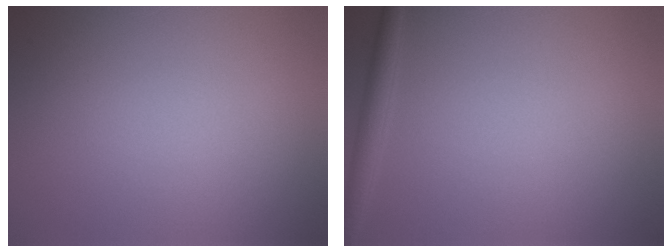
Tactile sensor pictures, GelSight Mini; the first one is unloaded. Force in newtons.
{"total": 1.8, "press": 1.8, "slide": 0.1}